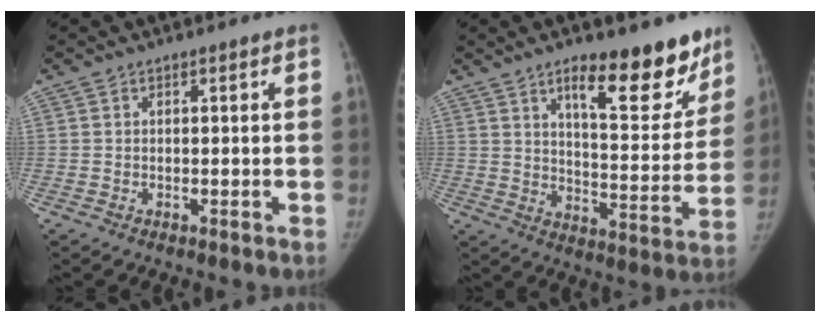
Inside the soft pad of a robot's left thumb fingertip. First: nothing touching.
{"total": 16.9, "force": [11.0, 5.6, 11.5], "torque": [-0.106, -0.077, 0.166]}